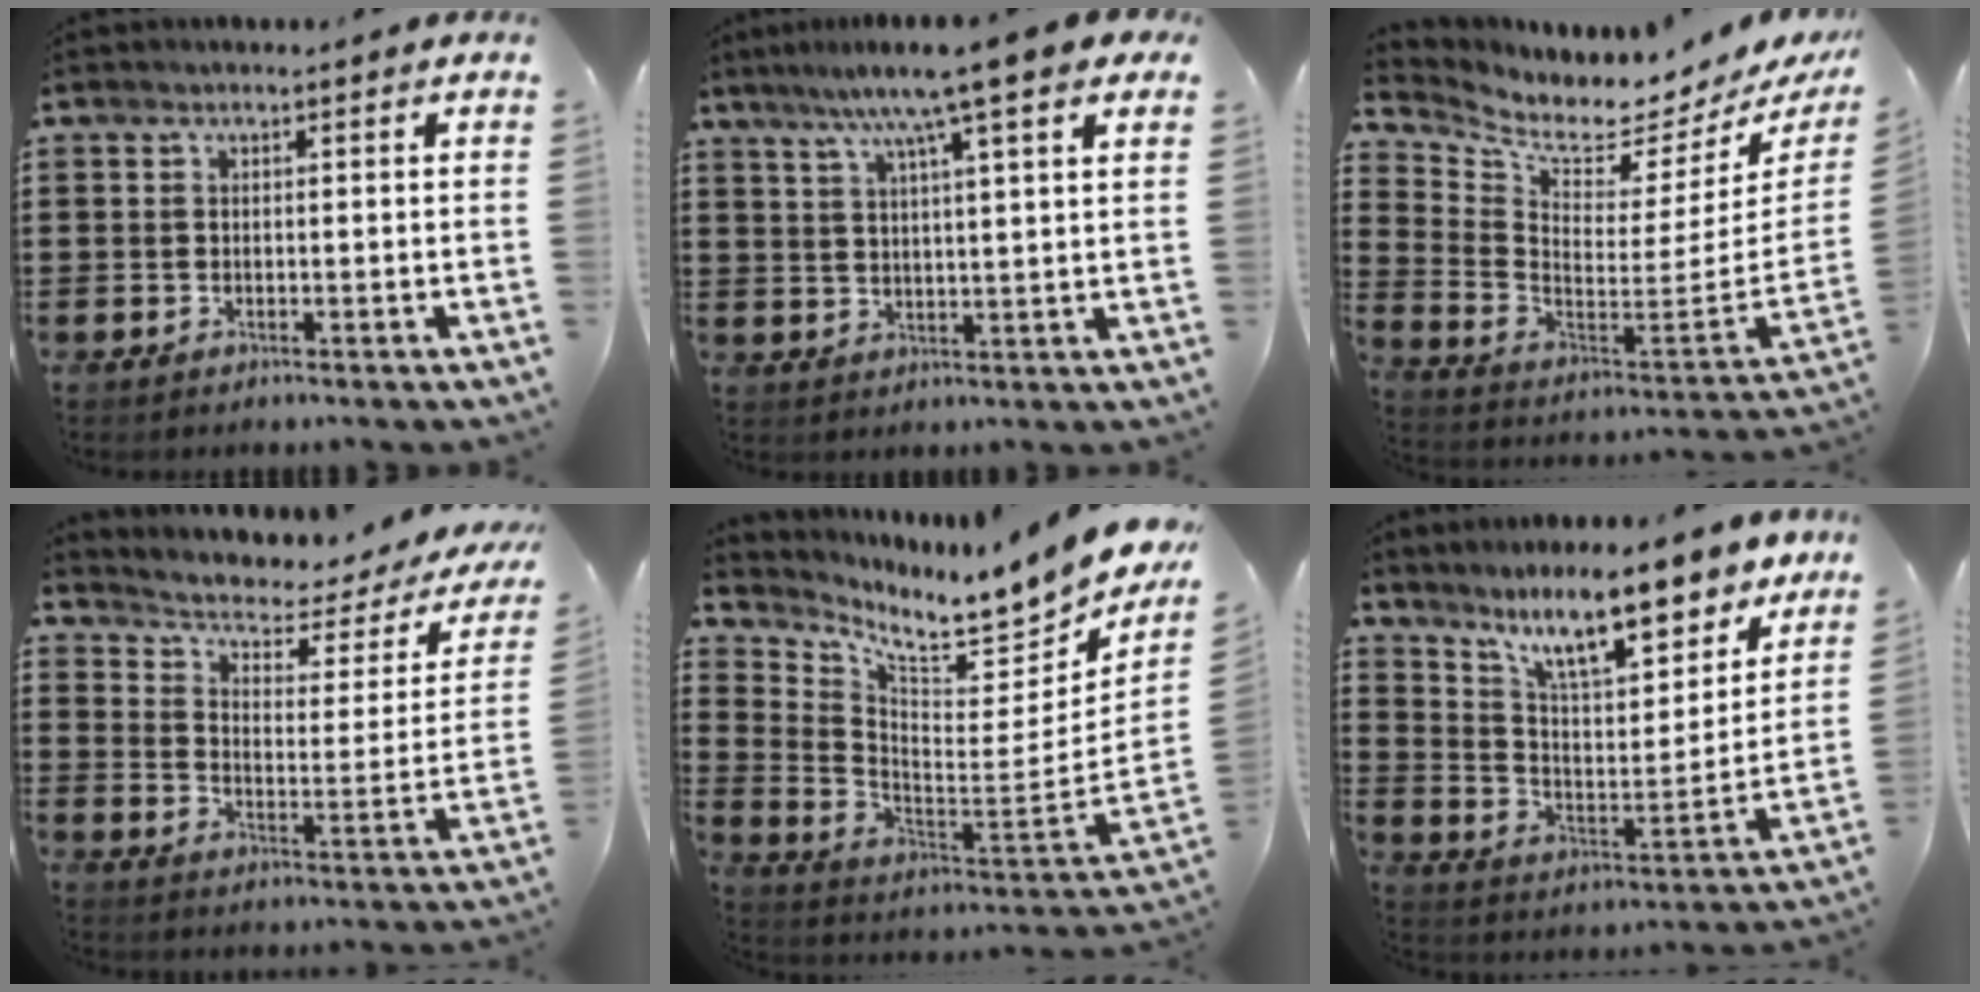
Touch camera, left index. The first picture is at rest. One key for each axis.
{"total": 8.9, "fx": 6.5, "fy": 0.3, "fz": 6.2, "tx": -0.130, "ty": -0.016, "tz": 0.108}
{"total": 3.9, "fx": 3.4, "fy": 1.0, "fz": 1.5, "tx": -0.059, "ty": -0.057, "tz": 0.052}
{"total": 3.6, "fx": 2.0, "fy": 1.4, "fz": 2.6, "tx": -0.065, "ty": -0.017, "tz": 0.024}
{"total": 8.2, "fx": 7.1, "fy": 1.3, "fz": 4.0, "tx": -0.083, "ty": -0.080, "tz": 0.114}
{"total": 12.6, "fx": 9.9, "fy": 2.7, "fz": 7.2, "tx": -0.147, "ty": -0.052, "tz": 0.172}